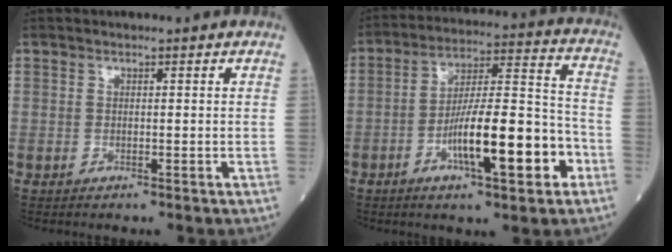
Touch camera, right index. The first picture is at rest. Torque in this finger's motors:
{"motor_torque": [1.29, -0.85, 0.43, 0.21]}